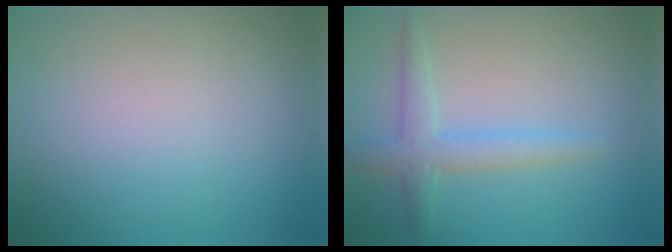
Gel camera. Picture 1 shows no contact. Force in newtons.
{"total": 2.8, "press": 2.8, "slide": 0.1}